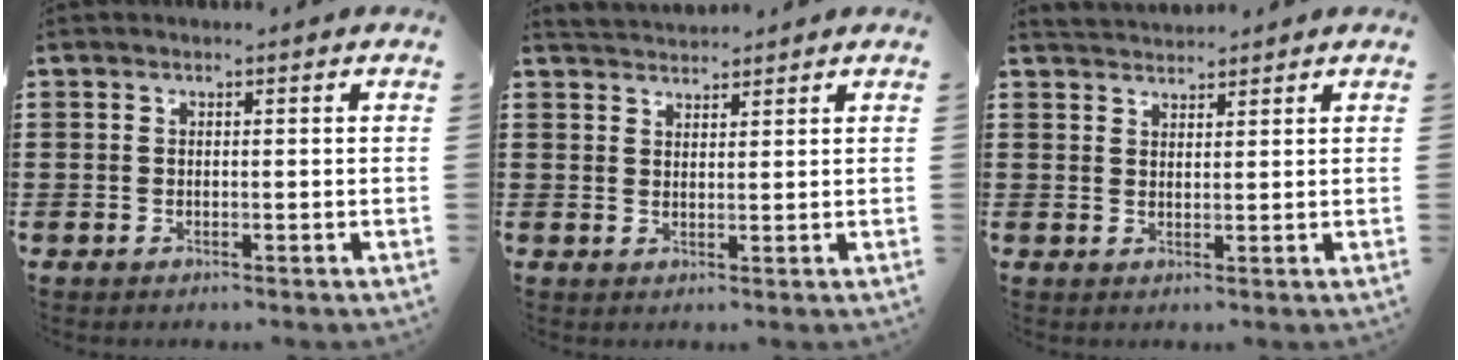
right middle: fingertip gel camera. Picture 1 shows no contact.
{"total": 2.4, "force": [2.4, 0.3, -0.3], "torque": [-0.001, 0.000, 0.047]}
{"total": 2.3, "force": [2.2, 0.3, -0.2], "torque": [-0.002, 0.002, 0.044]}